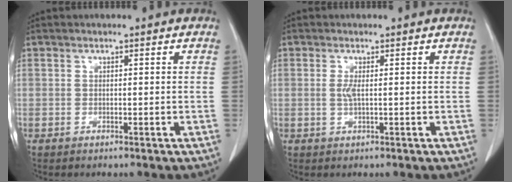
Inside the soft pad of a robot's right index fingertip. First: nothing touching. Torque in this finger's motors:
{"motor_torque": [0.23, -0.02, 0.10, 0.03]}